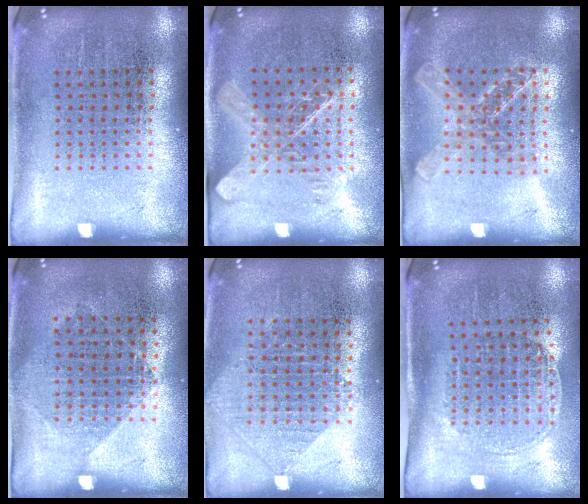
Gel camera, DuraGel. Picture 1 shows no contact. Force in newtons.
{"total": 1.5, "press": 1.3, "slide": 0.8}
{"total": 1.6, "press": 1.4, "slide": 0.7}
{"total": 1.0, "press": 0.9, "slide": 0.5}
{"total": 1.0, "press": 0.9, "slide": 0.2}
{"total": 1.4, "press": 1.2, "slide": 0.8}